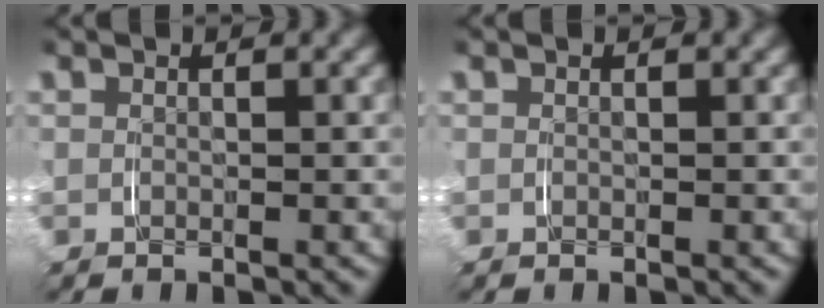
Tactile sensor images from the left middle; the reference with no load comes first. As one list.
[{"total": 0.0}]